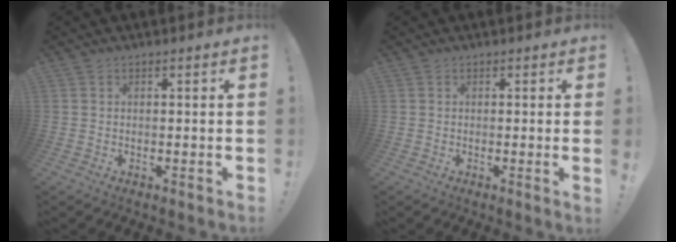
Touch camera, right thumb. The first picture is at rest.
{"total": 1.6, "force": [0.0, -0.6, 1.5], "torque": [-0.017, -0.006, -0.004]}